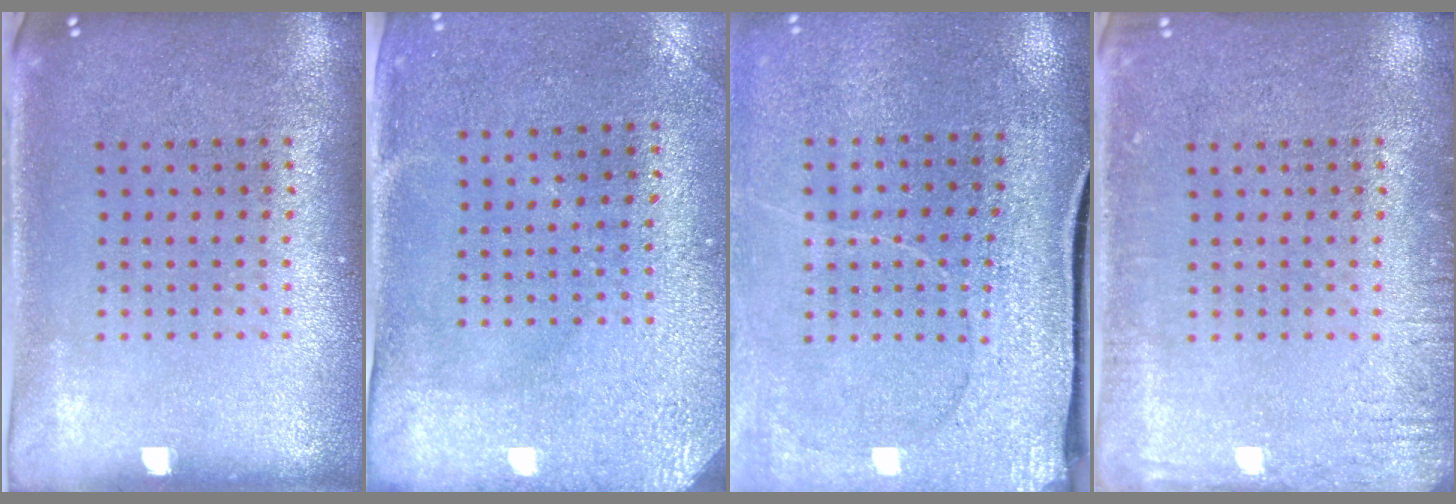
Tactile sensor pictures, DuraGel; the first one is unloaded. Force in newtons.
{"total": 3.0, "press": 2.4, "slide": 1.8}
{"total": 3.0, "press": 2.8, "slide": 1.1}
{"total": 2.0, "press": 1.9, "slide": 0.2}